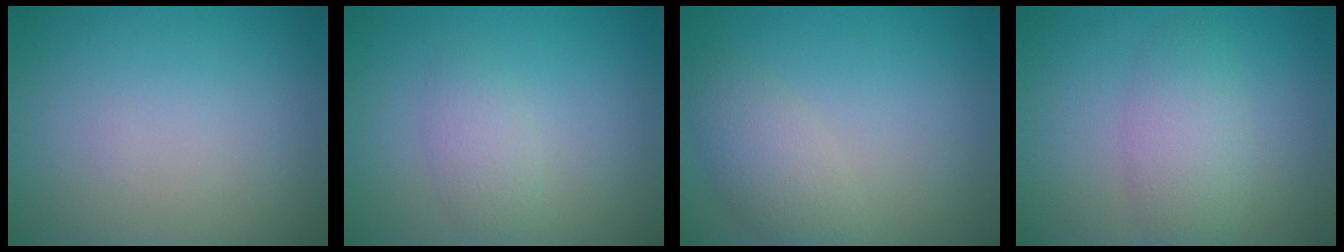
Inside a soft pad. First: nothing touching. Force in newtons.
{"total": 1.9, "press": 1.9, "slide": 0.1}
{"total": 3.0, "press": 3.0, "slide": 0.1}
{"total": 3.6, "press": 3.6, "slide": 0.1}